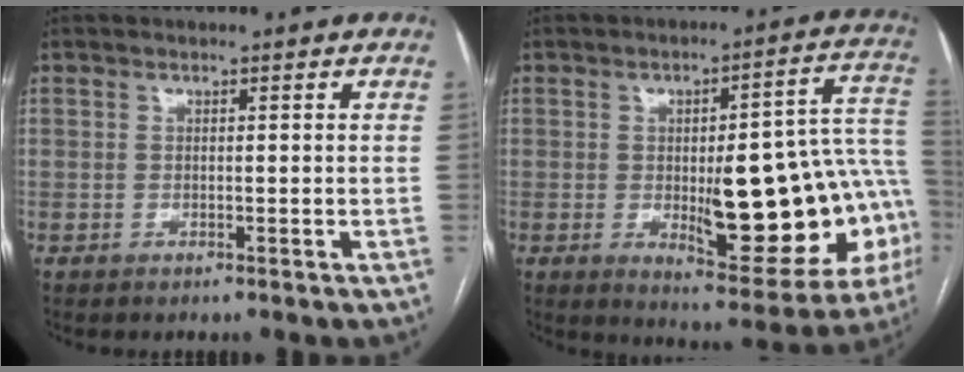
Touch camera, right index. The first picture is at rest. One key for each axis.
{"total": 22.5, "fx": -3.3, "fy": 6.2, "fz": 21.4, "tx": -0.202, "ty": 0.027, "tz": -0.021}